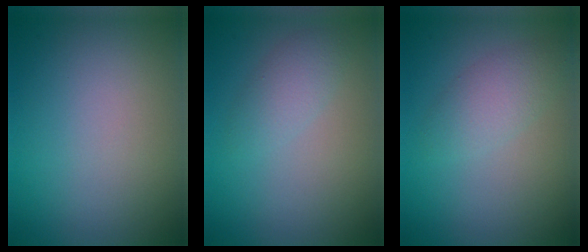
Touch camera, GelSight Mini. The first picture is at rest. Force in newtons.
{"total": 1.9, "press": 1.9, "slide": 0.1}
{"total": 2.5, "press": 2.5, "slide": 0.1}